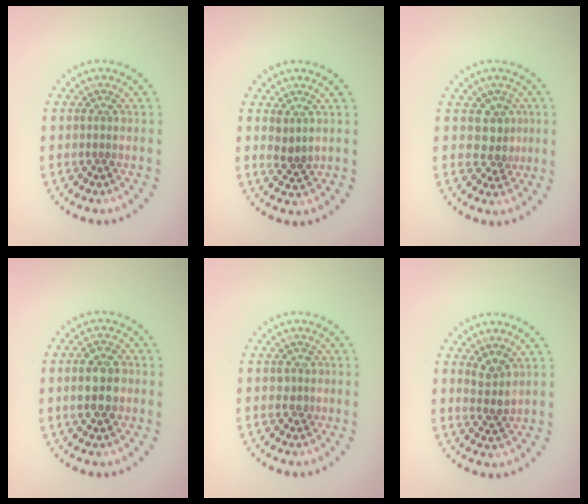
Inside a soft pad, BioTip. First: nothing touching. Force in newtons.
{"total": 1.4, "press": 1.3, "slide": 0.7}
{"total": 2.4, "press": 2.0, "slide": 1.4}
{"total": 3.8, "press": 3.8, "slide": 0.2}
{"total": 1.0, "press": 0.9, "slide": 0.5}
{"total": 2.0, "press": 1.5, "slide": 1.3}